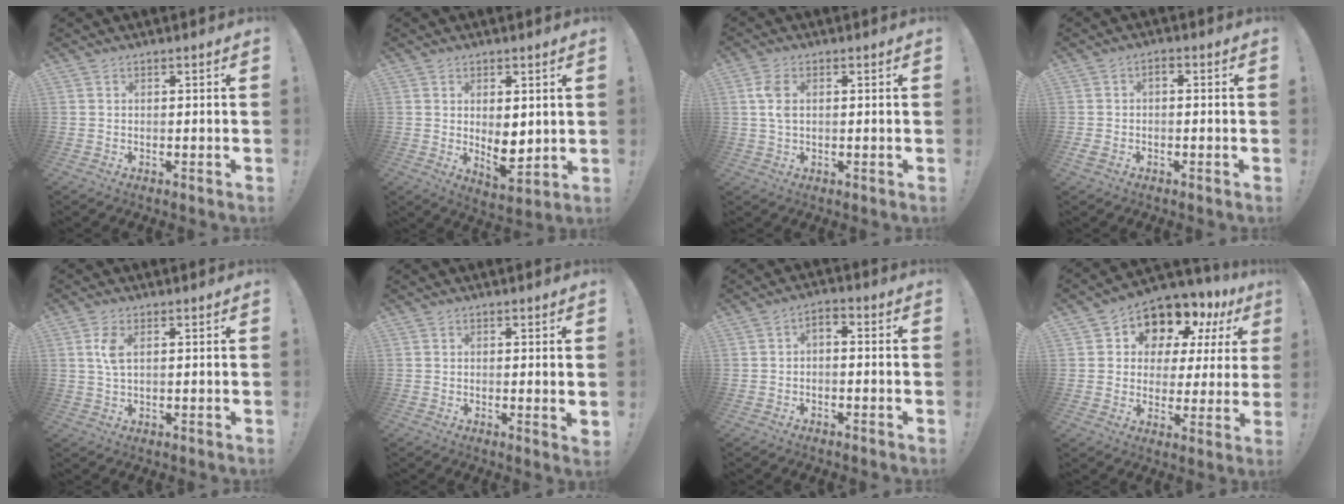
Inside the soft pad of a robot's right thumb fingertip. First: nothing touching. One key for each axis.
{"total": 7.1, "fx": 0.7, "fy": 4.1, "fz": 5.8, "tx": -0.076, "ty": -0.018, "tz": 0.019}
{"total": 4.9, "fx": 1.1, "fy": 2.9, "fz": 3.8, "tx": -0.067, "ty": 0.001, "tz": 0.017}
{"total": 2.4, "fx": -1.1, "fy": 1.4, "fz": 1.7, "tx": -0.038, "ty": 0.004, "tz": -0.021}
{"total": 4.5, "fx": 1.3, "fy": 2.0, "fz": 3.8, "tx": -0.068, "ty": -0.006, "tz": 0.018}
{"total": 1.6, "fx": 0.9, "fy": 0.0, "fz": 1.3, "tx": -0.009, "ty": -0.007, "tz": 0.012}
{"total": 2.6, "fx": -1.6, "fy": 1.2, "fz": 1.7, "tx": -0.038, "ty": 0.005, "tz": -0.031}
{"total": 10.3, "fx": 7.0, "fy": 6.5, "fz": 3.7, "tx": -0.052, "ty": -0.066, "tz": 0.127}